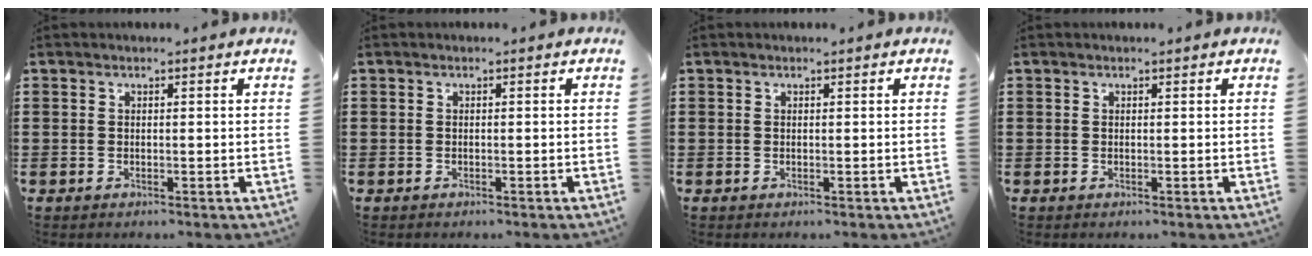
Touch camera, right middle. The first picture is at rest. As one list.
[{"total": 0.0}, {"total": 0.0}, {"total": 0.0}]